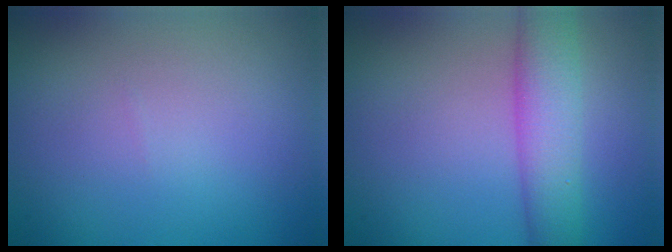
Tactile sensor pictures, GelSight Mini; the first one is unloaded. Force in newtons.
{"total": 5.5, "press": 5.5, "slide": 0.4}